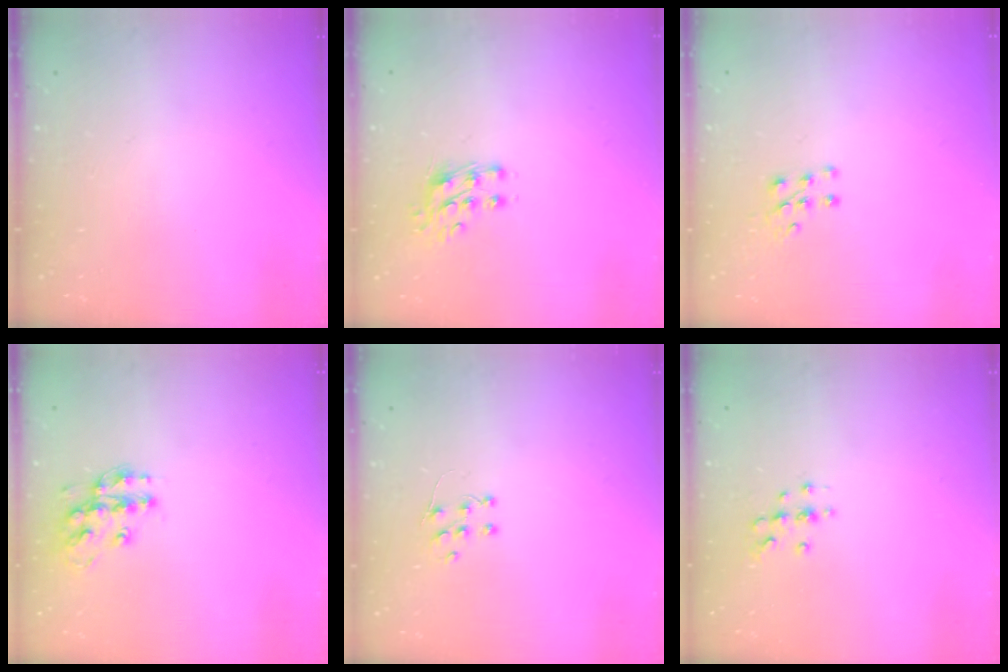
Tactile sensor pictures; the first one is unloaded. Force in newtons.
{"total": 7.8, "press": 7.7, "slide": 0.8}
{"total": 6.0, "press": 6.0, "slide": 0.5}
{"total": 12.6, "press": 12.5, "slide": 0.9}
{"total": 5.7, "press": 5.6, "slide": 0.4}
{"total": 5.4, "press": 5.2, "slide": 1.6}